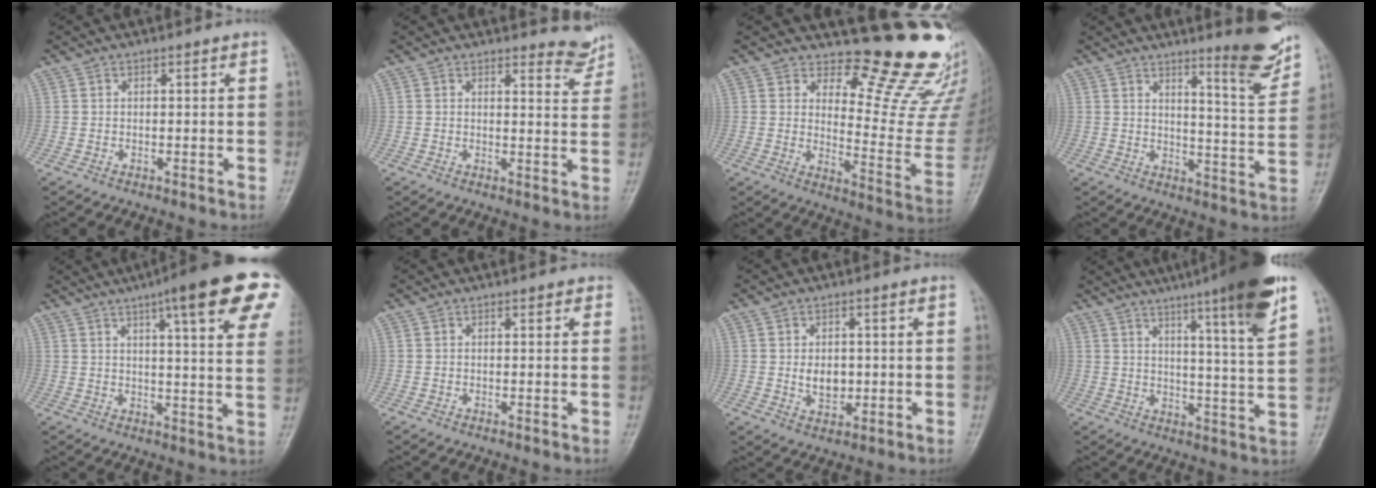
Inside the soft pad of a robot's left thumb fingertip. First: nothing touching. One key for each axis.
{"total": 4.6, "fx": 4.4, "fy": 1.4, "fz": 0.4, "tx": 0.013, "ty": -0.042, "tz": 0.042}
{"total": 17.2, "fx": 15.1, "fy": 4.4, "fz": 7.1, "tx": -0.041, "ty": -0.177, "tz": 0.185}
{"total": 10.4, "fx": 7.6, "fy": 1.2, "fz": 7.0, "tx": -0.074, "ty": -0.063, "tz": 0.108}
{"total": 20.4, "fx": 10.6, "fy": 3.6, "fz": 17.0, "tx": -0.214, "ty": -0.021, "tz": 0.128}
{"total": 1.1, "fx": 0.7, "fy": 0.7, "fz": 0.5, "tx": 0.004, "ty": -0.002, "tz": 0.002}
{"total": 4.6, "fx": 0.1, "fy": 3.3, "fz": 3.1, "tx": -0.034, "ty": -0.004, "tz": 0.008}
{"total": 17.4, "fx": 10.6, "fy": 1.0, "fz": 13.8, "tx": -0.191, "ty": -0.045, "tz": 0.141}